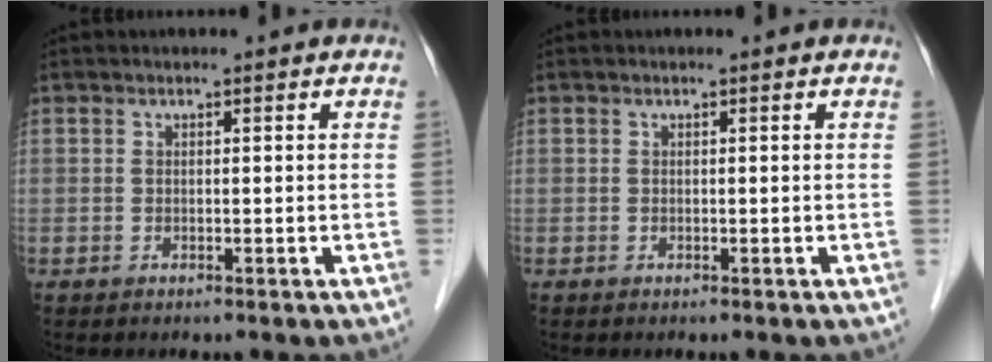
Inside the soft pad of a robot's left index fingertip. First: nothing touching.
{"total": 0.0}